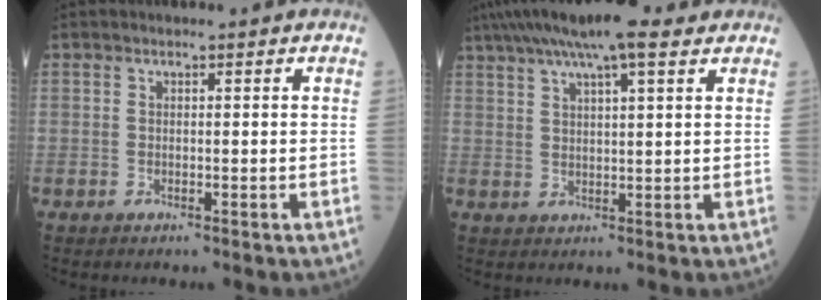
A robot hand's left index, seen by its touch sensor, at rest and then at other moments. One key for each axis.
{"total": 11.7, "fx": 8.3, "fy": 1.8, "fz": 8.0, "tx": -0.138, "ty": 0.042, "tz": 0.135}